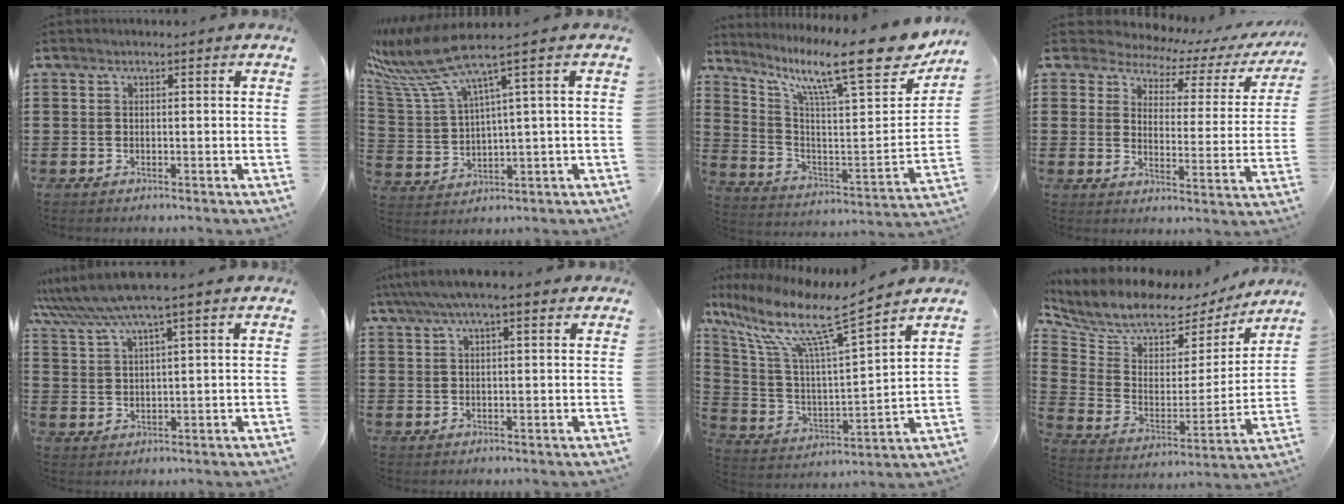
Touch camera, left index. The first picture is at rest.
{"total": 8.7, "force": [5.7, 1.0, 6.5], "torque": [-0.178, -0.047, 0.090]}
{"total": 14.5, "force": [10.5, 1.7, 9.8], "torque": [-0.196, -0.078, 0.164]}
{"total": 4.2, "force": [3.5, 2.1, 0.9], "torque": [-0.045, -0.018, 0.055]}
{"total": 6.3, "force": [4.8, -0.3, 4.0], "torque": [-0.092, -0.018, 0.085]}
{"total": 4.7, "force": [3.4, 0.9, 3.2], "torque": [-0.069, 0.003, 0.060]}
{"total": 12.0, "force": [8.2, 1.4, 8.7], "torque": [-0.203, -0.049, 0.127]}
{"total": 8.1, "force": [6.9, 3.3, 2.4], "torque": [-0.083, -0.049, 0.118]}